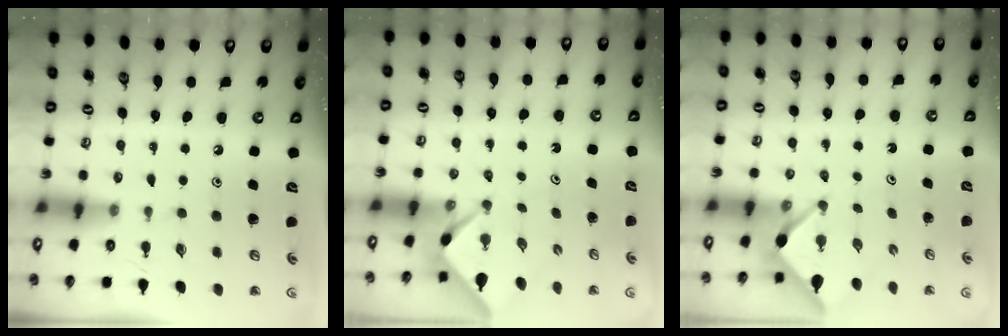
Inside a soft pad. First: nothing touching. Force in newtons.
{"total": 2.3, "press": 2.3, "slide": 0.2}
{"total": 2.6, "press": 2.6, "slide": 0.3}